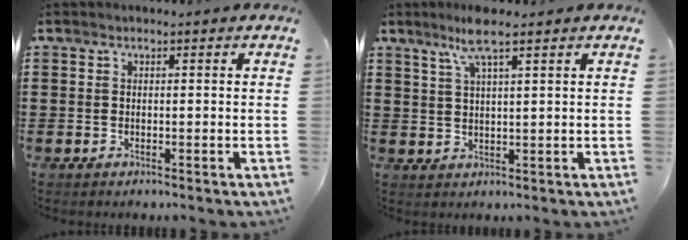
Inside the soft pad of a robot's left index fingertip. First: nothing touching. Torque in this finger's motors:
{"motor_torque": [0.24, -0.18, 0.16, 0.06]}